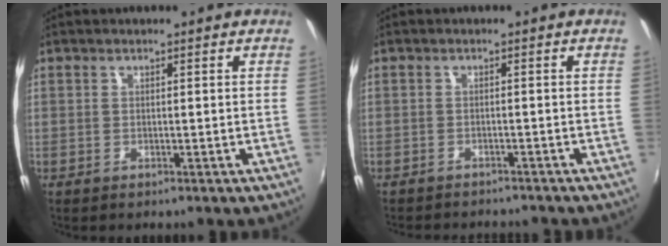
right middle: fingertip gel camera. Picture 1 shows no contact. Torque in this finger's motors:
{"motor_torque": [0.58, -1.55, 0.13, 0.05]}